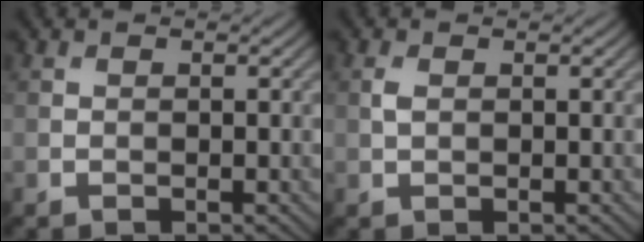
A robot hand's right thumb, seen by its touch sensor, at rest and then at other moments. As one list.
[{"total": 1.0, "force": [0.2, 0.6, 0.8], "torque": [-0.023, 0.003, 0.004]}]